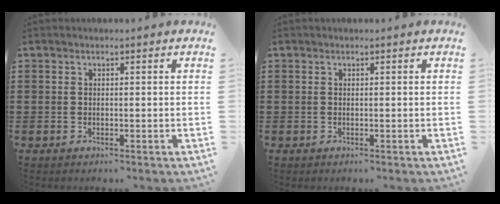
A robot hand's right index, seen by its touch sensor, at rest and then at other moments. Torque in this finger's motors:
{"motor_torque": [-0.01, 0.00, 0.00, -0.01]}